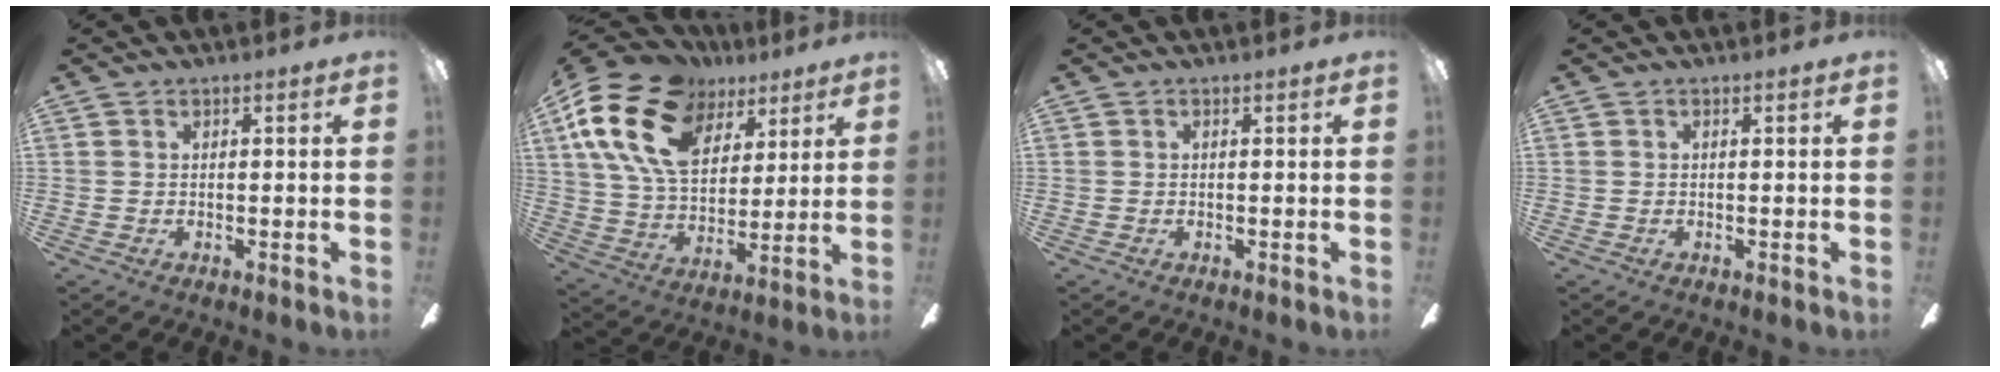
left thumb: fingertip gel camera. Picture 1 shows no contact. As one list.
[{"total": 22.0, "force": [11.1, 14.0, 12.9], "torque": [-0.257, -0.039, 0.201]}, {"total": 0.0}, {"total": 0.0}]